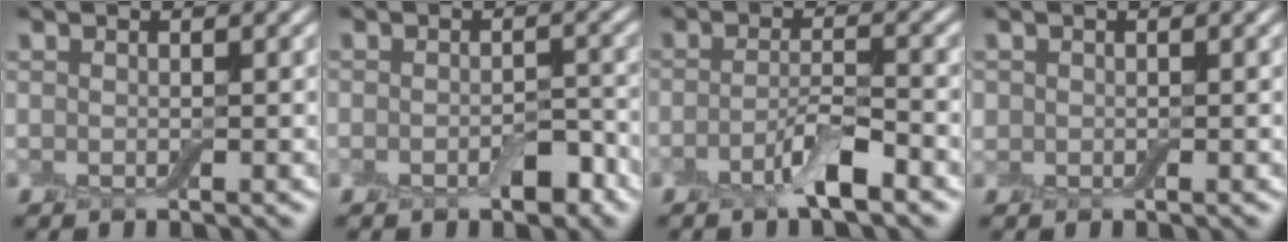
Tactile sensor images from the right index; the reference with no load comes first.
{"total": 2.4, "force": [-1.2, 1.3, 1.6], "torque": [-0.023, 0.002, -0.018]}
{"total": 3.2, "force": [-1.9, 0.7, 2.5], "torque": [-0.046, 0.006, -0.042]}
{"total": 0.8, "force": [0.1, 0.8, 0.1], "torque": [0.003, 0.000, -0.003]}